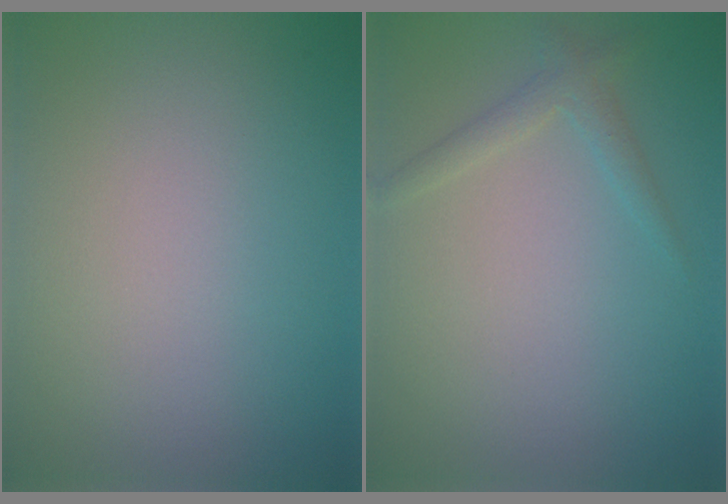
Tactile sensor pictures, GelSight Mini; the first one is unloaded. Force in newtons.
{"total": 1.5, "press": 1.5, "slide": 0.1}